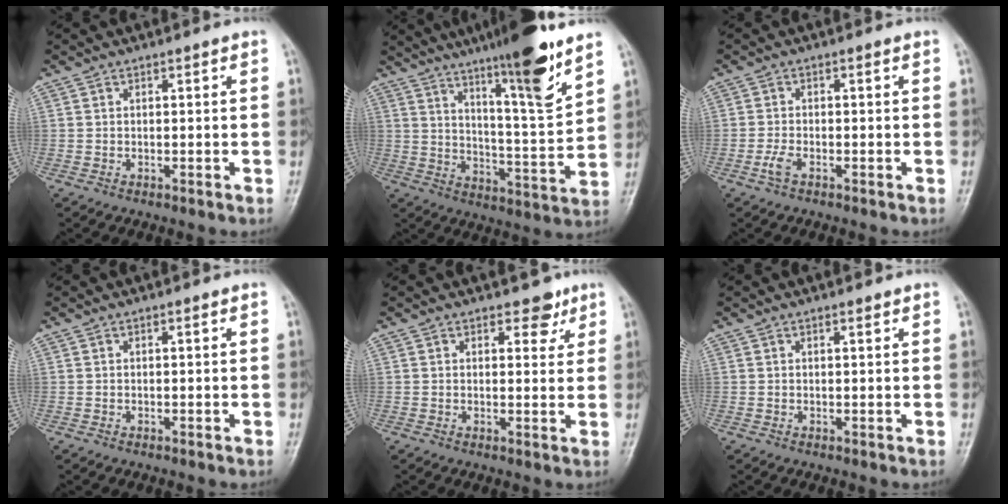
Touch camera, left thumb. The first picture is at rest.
{"total": 16.9, "force": [11.3, 1.4, 12.5], "torque": [-0.178, -0.067, 0.180]}
{"total": 2.1, "force": [-1.1, 0.7, 1.6], "torque": [-0.038, 0.003, -0.026]}
{"total": 0.0}
{"total": 3.5, "force": [2.4, 2.1, 1.6], "torque": [0.003, -0.012, 0.030]}
{"total": 0.6, "force": [0.5, 0.1, 0.4], "torque": [-0.007, -0.003, 0.007]}